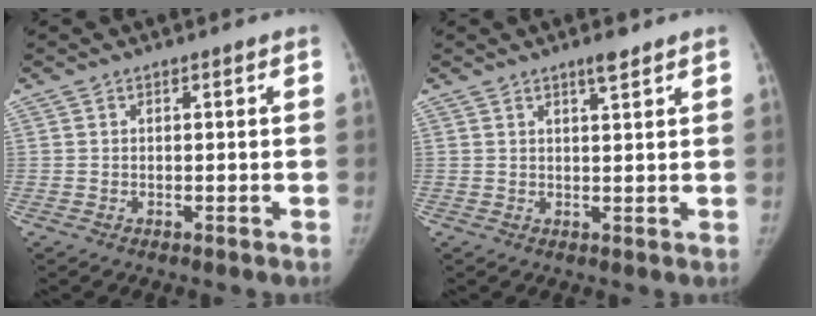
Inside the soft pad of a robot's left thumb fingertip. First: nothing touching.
{"total": 2.8, "force": [2.1, 0.4, 1.9], "torque": [-0.027, -0.015, 0.034]}